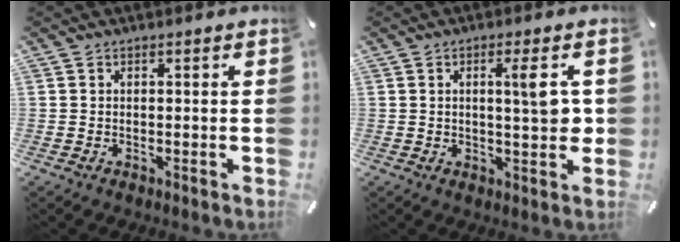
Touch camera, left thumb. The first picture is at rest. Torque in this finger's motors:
{"motor_torque": [0.24, -0.01, 0.36, 0.24, 0.01]}